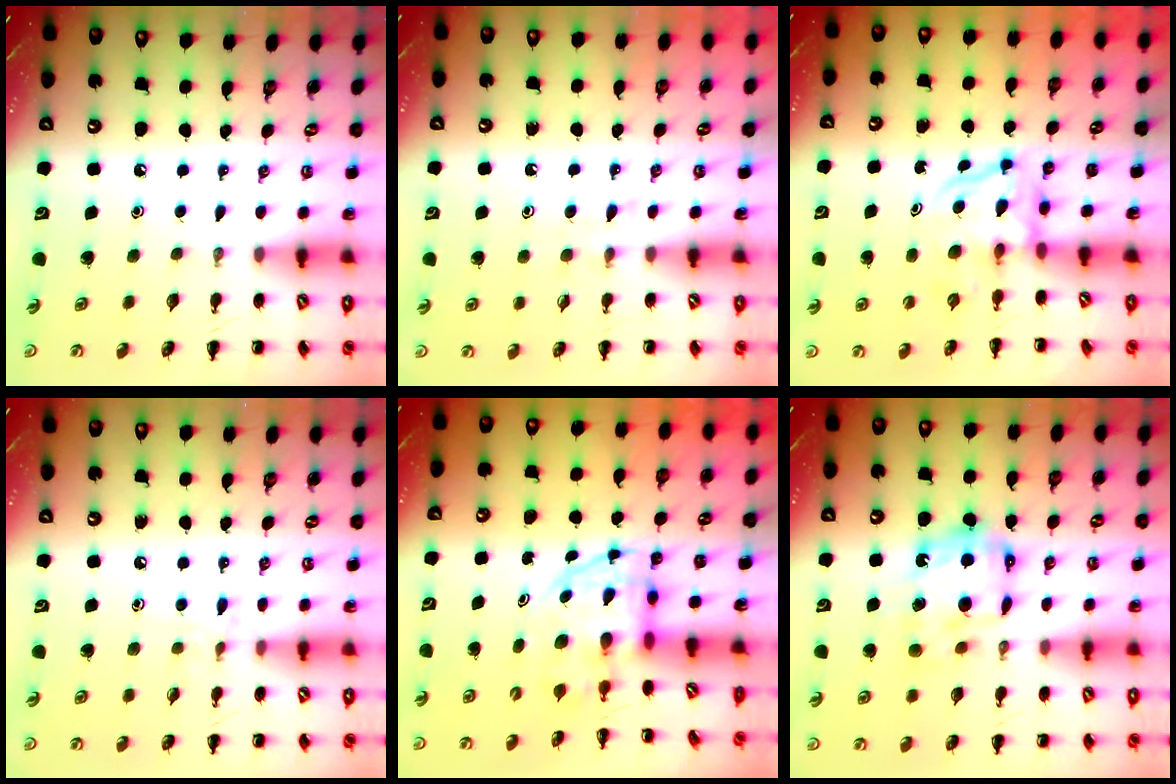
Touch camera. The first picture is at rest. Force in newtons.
{"total": 4.4, "press": 4.1, "slide": 1.6}
{"total": 3.9, "press": 3.9, "slide": 0.4}
{"total": 6.0, "press": 5.7, "slide": 2.1}
{"total": 3.8, "press": 3.7, "slide": 0.7}
{"total": 11.1, "press": 11.0, "slide": 1.2}